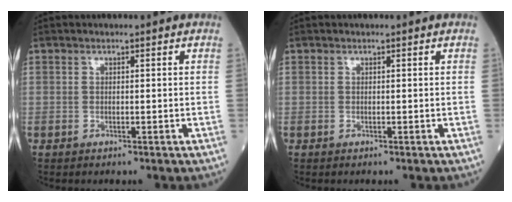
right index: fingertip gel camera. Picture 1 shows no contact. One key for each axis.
{"total": 0.0}